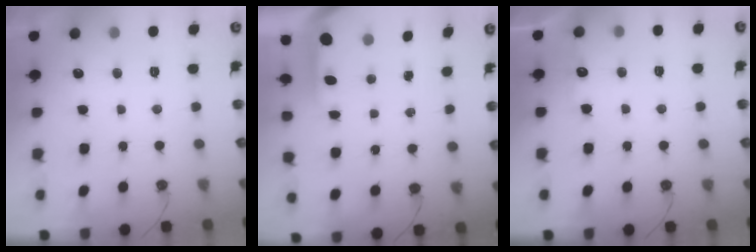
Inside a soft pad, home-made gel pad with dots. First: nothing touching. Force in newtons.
{"total": 5.5, "press": 5.5, "slide": 0.6}
{"total": 6.2, "press": 6.1, "slide": 0.9}